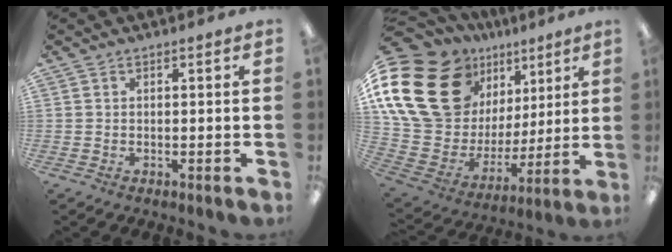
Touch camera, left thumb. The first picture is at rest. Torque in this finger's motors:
{"motor_torque": [2.48, 2.53, 1.46, -1.31, 0.25]}